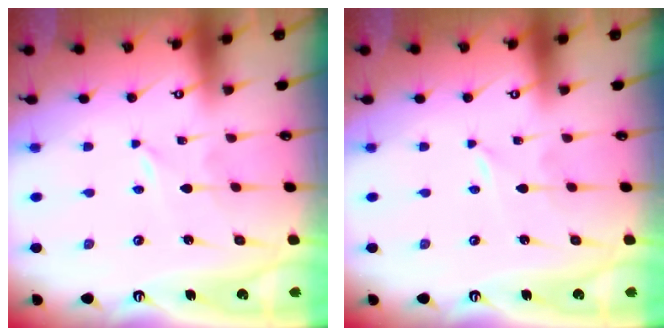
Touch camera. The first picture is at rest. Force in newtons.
{"total": 0.0}